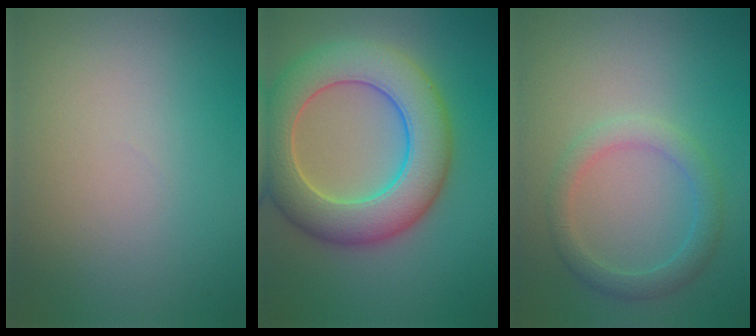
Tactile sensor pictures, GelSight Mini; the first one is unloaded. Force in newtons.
{"total": 9.1, "press": 9.1, "slide": 0.4}
{"total": 2.7, "press": 2.7, "slide": 0.0}